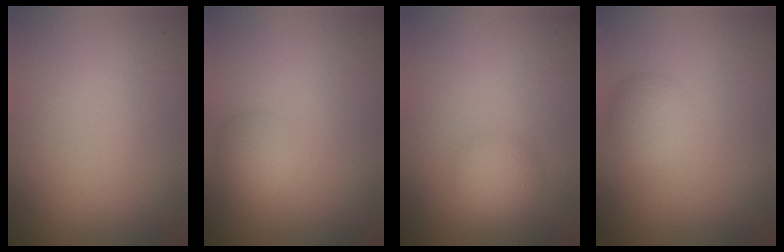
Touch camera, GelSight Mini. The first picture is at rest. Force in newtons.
{"total": 1.9, "press": 1.9, "slide": 0.1}
{"total": 2.8, "press": 2.8, "slide": 0.0}
{"total": 2.3, "press": 2.3, "slide": 0.2}